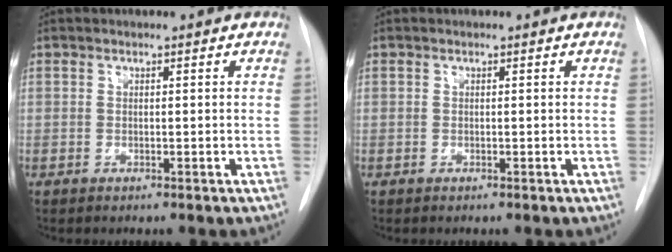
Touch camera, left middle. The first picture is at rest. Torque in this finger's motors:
{"motor_torque": [0.27, -0.28, 0.00, 0.01]}